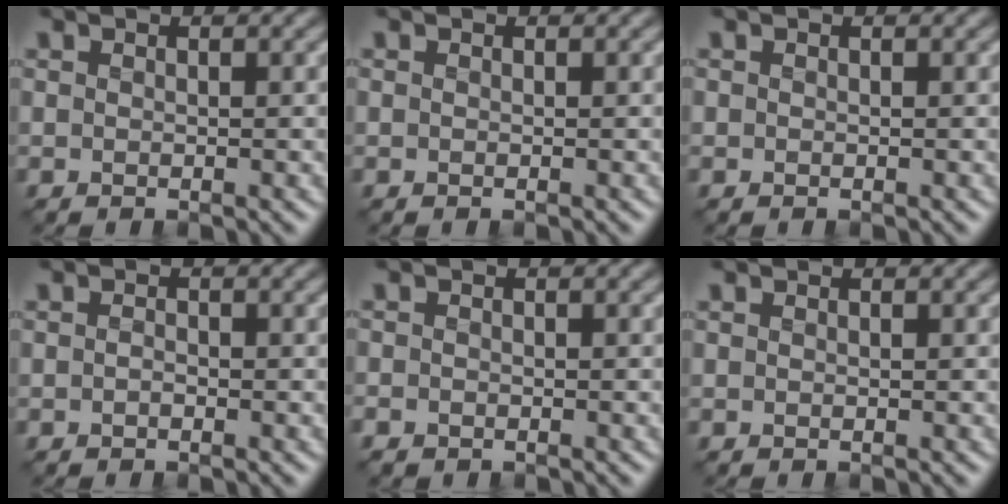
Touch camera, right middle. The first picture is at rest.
{"total": 0.0}
{"total": 0.0}
{"total": 0.7, "force": [-0.4, 0.4, 0.4], "torque": [-0.011, -0.003, -0.011]}
{"total": 1.0, "force": [-0.7, 0.7, 0.2], "torque": [0.001, -0.008, -0.017]}
{"total": 0.0}